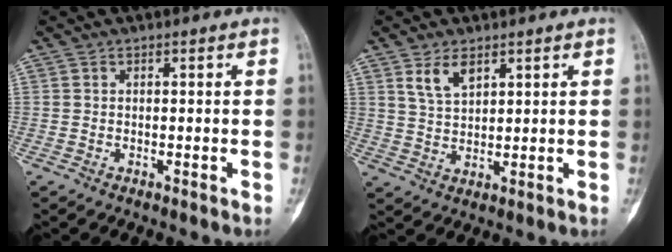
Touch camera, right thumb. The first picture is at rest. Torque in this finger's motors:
{"motor_torque": [-0.02, 0.01, 0.12, -0.12, 0.02]}